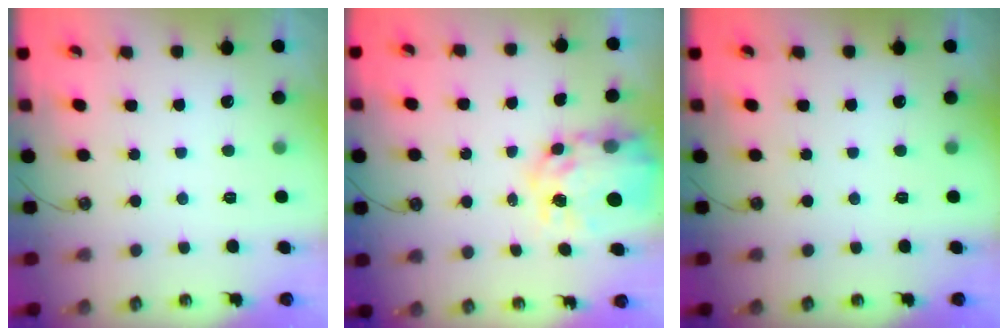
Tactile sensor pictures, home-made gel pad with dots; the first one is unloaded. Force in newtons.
{"total": 12.2, "press": 12.2, "slide": 1.1}
{"total": 0.0}